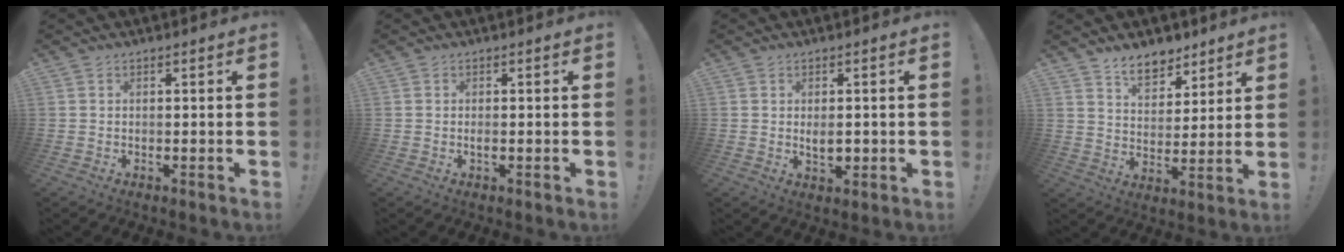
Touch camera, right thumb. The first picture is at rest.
{"total": 0.8, "force": [-0.3, 0.1, 0.8], "torque": [-0.006, -0.004, -0.008]}
{"total": 3.6, "force": [0.2, 2.1, 2.9], "torque": [-0.034, -0.002, 0.001]}
{"total": 9.4, "force": [7.1, 5.3, 3.1], "torque": [-0.044, -0.048, 0.136]}